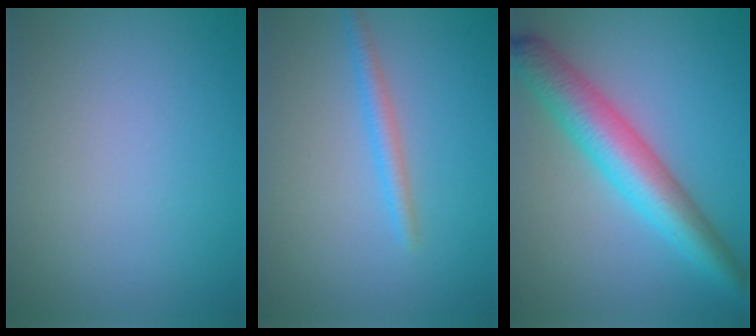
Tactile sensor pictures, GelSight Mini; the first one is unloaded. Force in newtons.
{"total": 1.8, "press": 1.8, "slide": 0.0}
{"total": 6.7, "press": 6.7, "slide": 0.2}